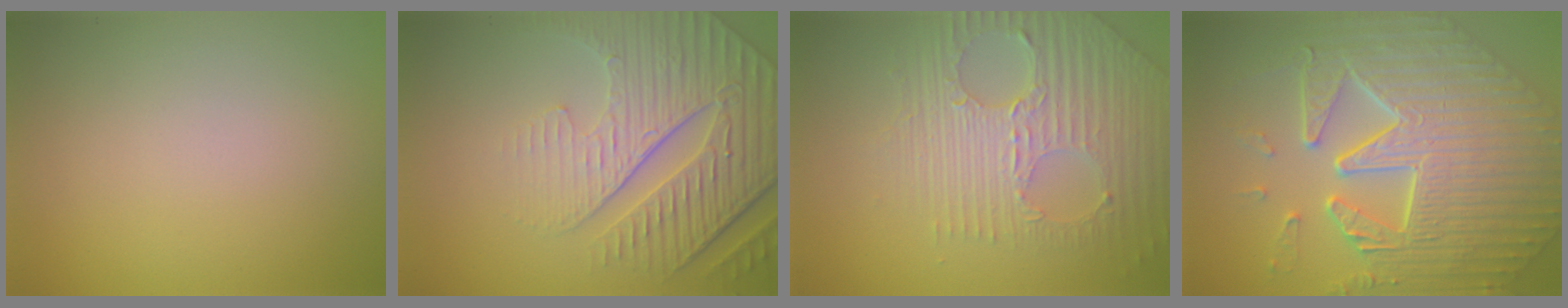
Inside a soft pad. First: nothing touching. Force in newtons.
{"total": 6.9, "press": 5.7, "slide": 3.9}
{"total": 7.6, "press": 5.1, "slide": 5.6}
{"total": 10.6, "press": 7.3, "slide": 7.6}